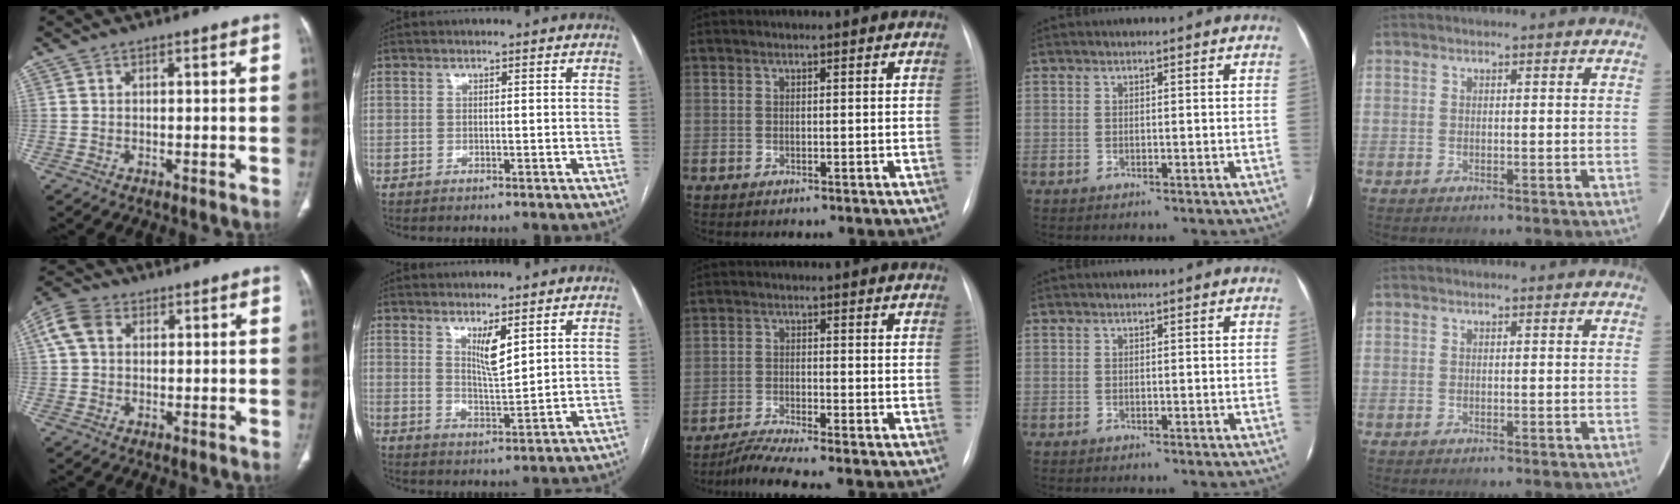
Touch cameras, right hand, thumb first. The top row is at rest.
{"thumb": {"total": 6.5, "force": [1.9, 4.8, 4.0], "torque": [-0.082, 0.019, 0.032]}, "index": {"total": 4.4, "force": [2.5, 0.6, 3.6], "torque": [-0.067, -0.012, 0.050]}, "middle": {"total": 5.0, "force": [-4.4, -1.1, 2.2], "torque": [-0.044, -0.019, -0.082]}}